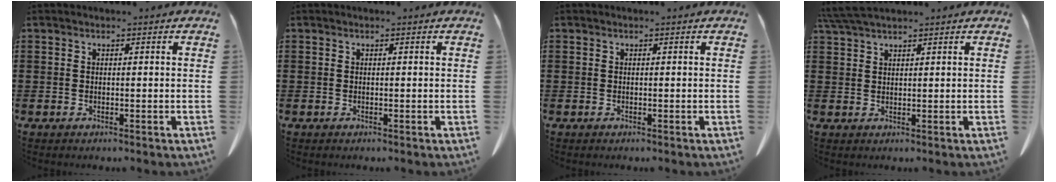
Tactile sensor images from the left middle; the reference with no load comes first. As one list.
[{"total": 0.0}, {"total": 0.0}, {"total": 3.9, "force": [3.3, 0.3, 2.1], "torque": [-0.050, -0.003, 0.065]}]